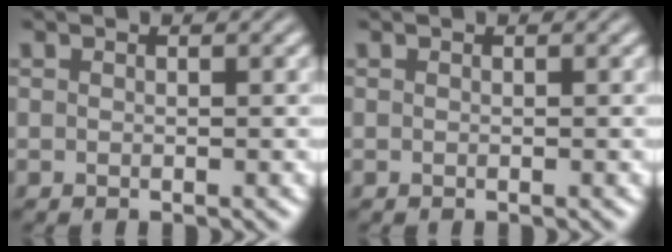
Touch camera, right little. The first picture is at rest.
{"total": 0.0}